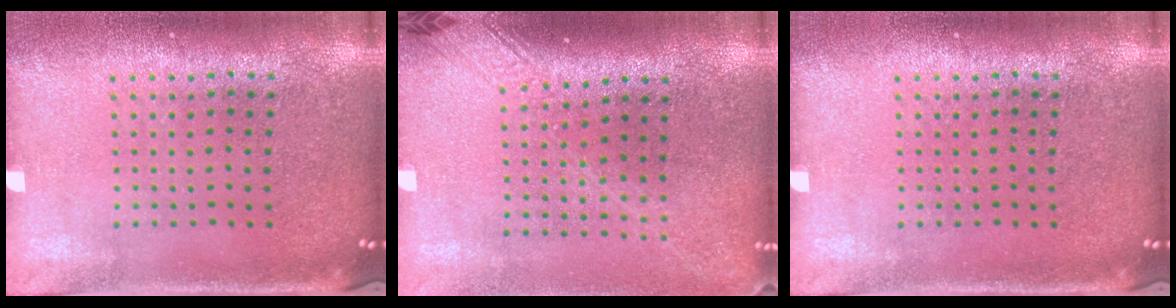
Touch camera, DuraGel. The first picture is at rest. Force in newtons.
{"total": 2.0, "press": 1.5, "slide": 1.3}
{"total": 0.0}